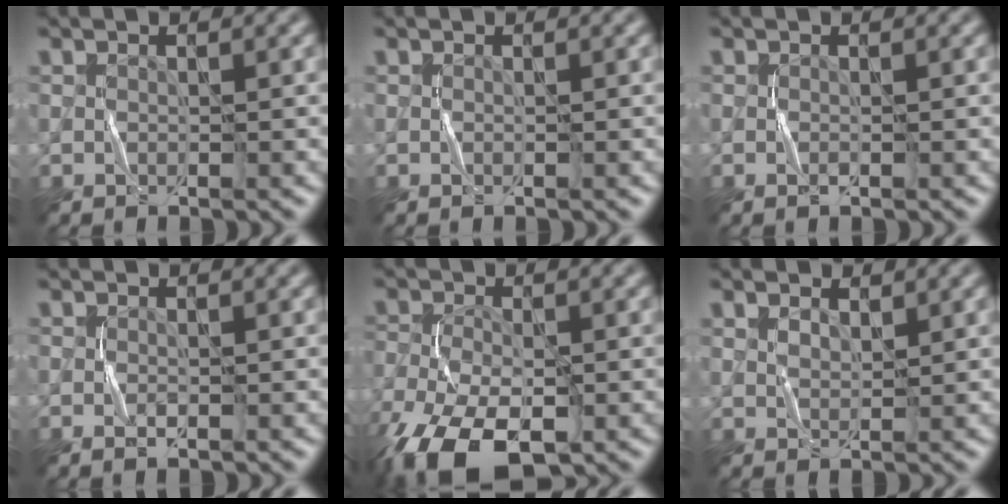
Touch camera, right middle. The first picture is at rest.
{"total": 0.0}
{"total": 0.6, "force": [-0.2, 0.2, 0.5], "torque": [-0.014, 0.001, -0.005]}
{"total": 0.9, "force": [-0.3, 0.3, 0.8], "torque": [-0.017, 0.002, -0.007]}
{"total": 10.3, "force": [-5.7, 5.0, 7.0], "torque": [-0.161, -0.037, -0.103]}
{"total": 1.2, "force": [1.0, 0.5, 0.4], "torque": [-0.008, 0.001, 0.022]}